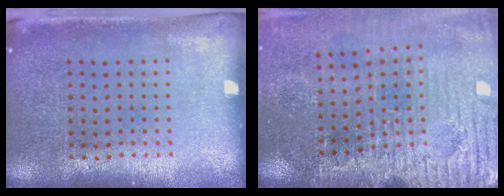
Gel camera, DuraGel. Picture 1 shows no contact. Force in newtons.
{"total": 3.6, "press": 3.5, "slide": 0.5}